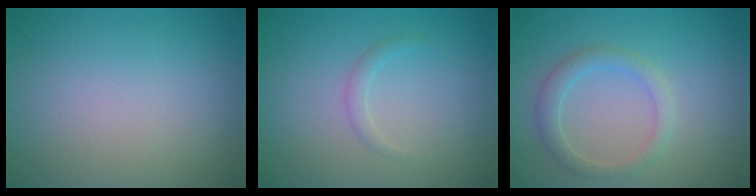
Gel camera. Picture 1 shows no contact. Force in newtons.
{"total": 1.0, "press": 1.0, "slide": 0.1}
{"total": 2.3, "press": 2.3, "slide": 0.0}